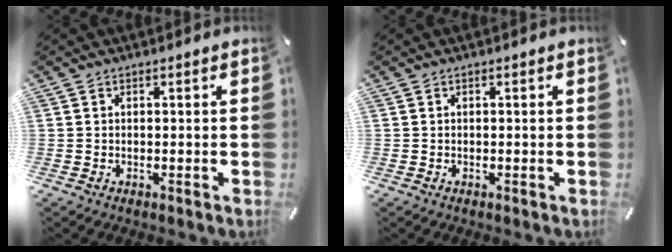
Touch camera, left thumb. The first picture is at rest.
{"total": 0.0}